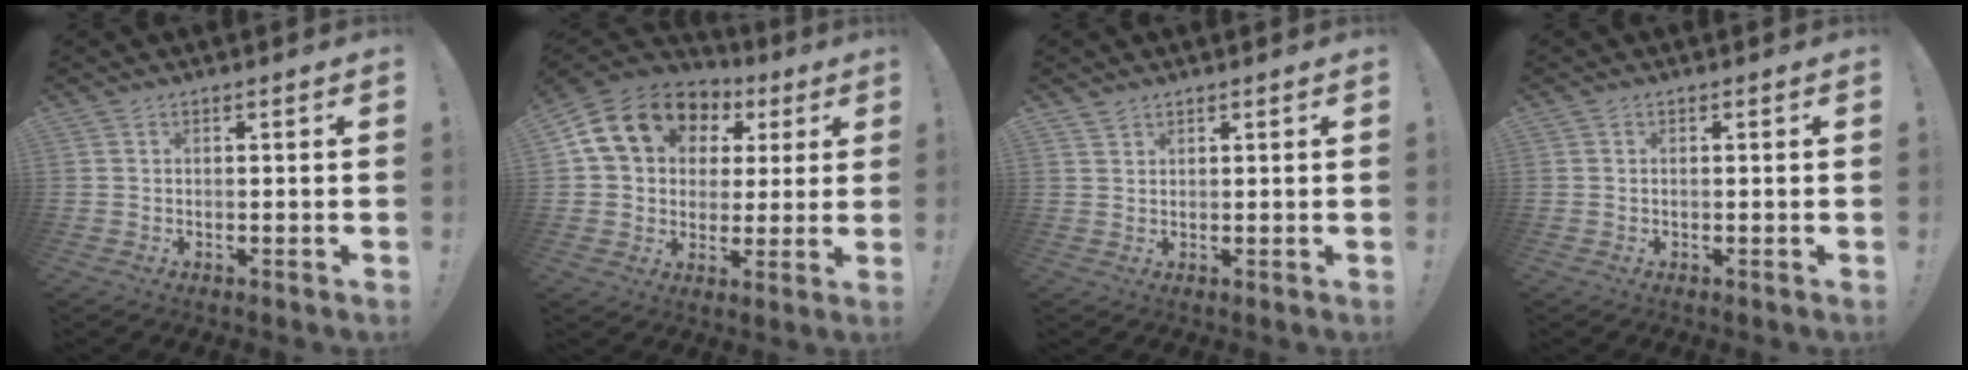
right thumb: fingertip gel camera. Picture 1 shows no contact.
{"total": 17.0, "force": [6.8, 13.0, 8.6], "torque": [-0.136, -0.015, 0.138]}
{"total": 1.6, "force": [1.5, 0.6, 0.2], "torque": [0.004, -0.009, 0.027]}
{"total": 0.0}